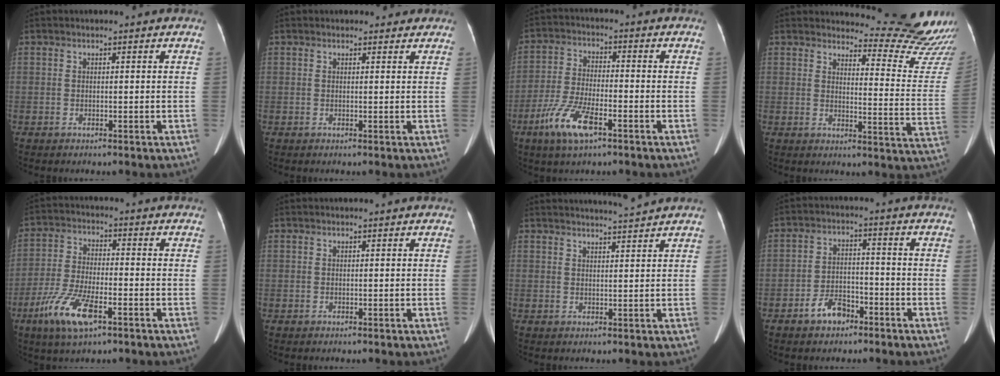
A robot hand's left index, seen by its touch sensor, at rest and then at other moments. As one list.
[{"total": 1.8, "force": [1.5, 1.0, 0.1], "torque": [0.004, 0.002, 0.010]}, {"total": 8.8, "force": [-4.8, 2.3, 7.0], "torque": [-0.149, -0.011, -0.091]}, {"total": 14.6, "force": [14.6, 0.4, 0.9], "torque": [0.006, -0.131, 0.146]}, {"total": 9.7, "force": [-5.1, 2.6, 7.8], "torque": [-0.164, -0.014, -0.094]}, {"total": 0.0}, {"total": 4.0, "force": [3.7, -1.3, 0.7], "torque": [-0.012, -0.002, 0.055]}, {"total": 5.3, "force": [-3.5, 2.9, 2.6], "torque": [-0.054, 0.013, -0.058]}]